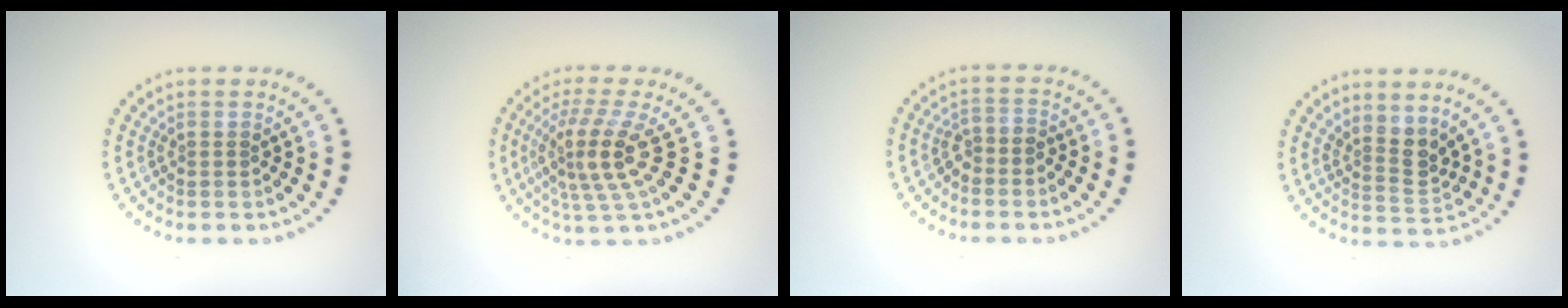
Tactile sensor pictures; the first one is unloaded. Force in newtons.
{"total": 4.4, "press": 3.2, "slide": 3.0}
{"total": 1.6, "press": 1.2, "slide": 1.0}
{"total": 2.8, "press": 2.0, "slide": 1.9}